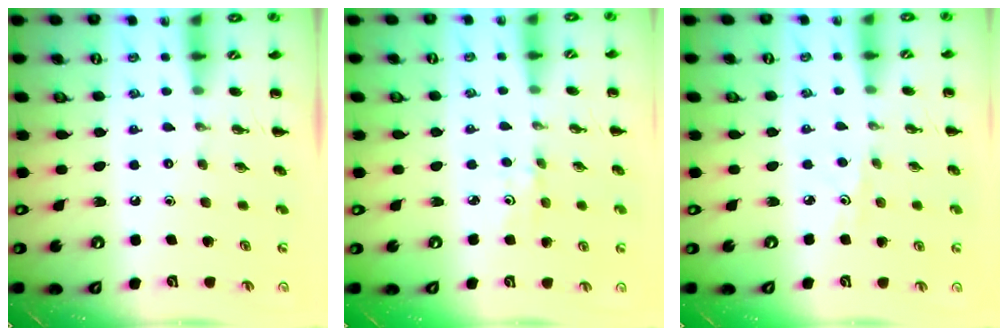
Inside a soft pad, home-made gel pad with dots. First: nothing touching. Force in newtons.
{"total": 2.8, "press": 2.6, "slide": 0.9}
{"total": 2.2, "press": 2.0, "slide": 0.7}